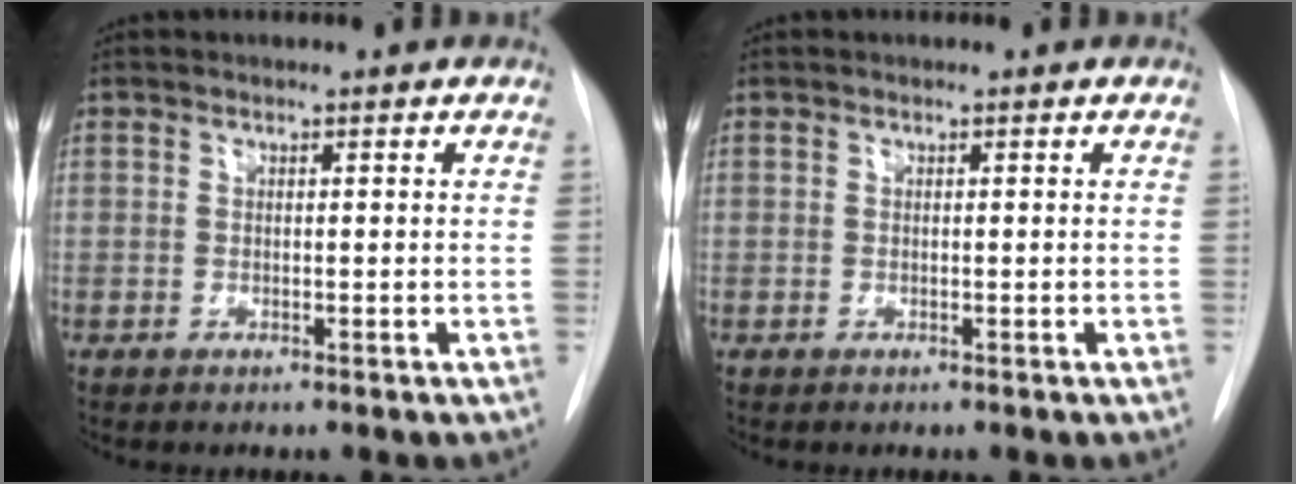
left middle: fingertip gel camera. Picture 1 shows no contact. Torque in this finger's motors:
{"motor_torque": [0.04, -0.12, -0.10, -0.01]}